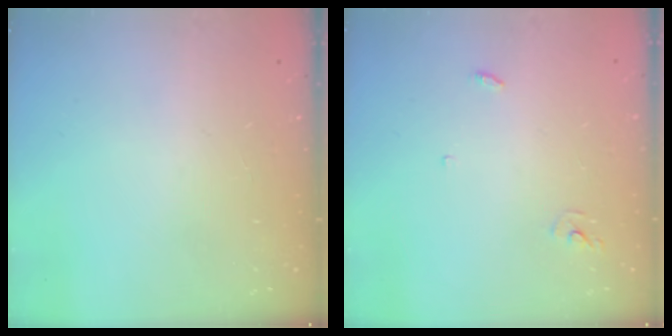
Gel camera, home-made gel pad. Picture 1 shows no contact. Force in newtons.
{"total": 2.9, "press": 2.9, "slide": 0.2}